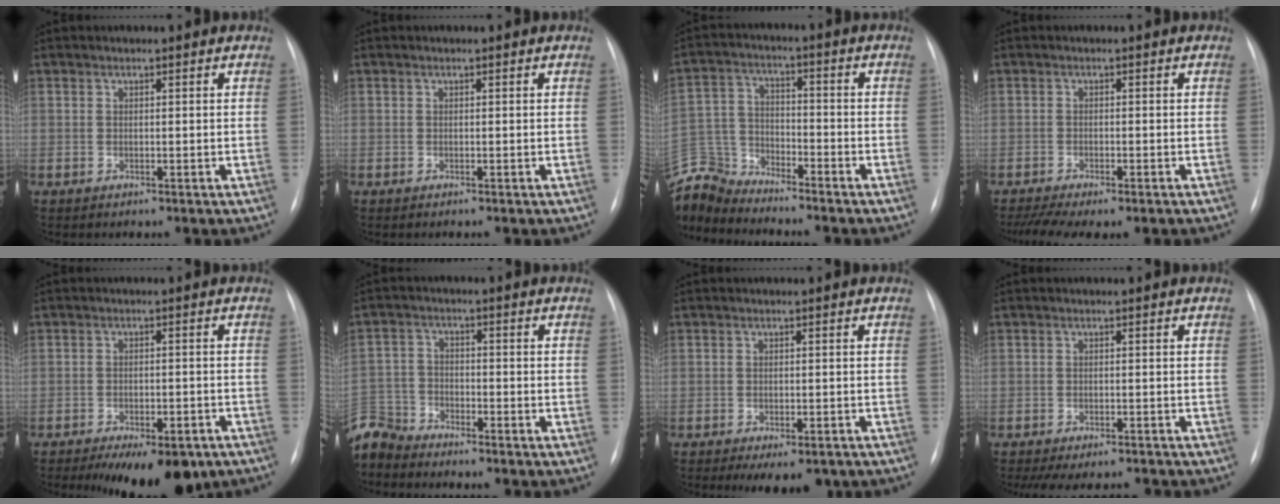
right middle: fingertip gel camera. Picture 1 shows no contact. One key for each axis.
{"total": 0.0}
{"total": 10.6, "fx": -10.5, "fy": 1.3, "fz": 0.7, "tx": -0.026, "ty": 0.018, "tz": -0.207}
{"total": 7.9, "fx": -6.2, "fy": 1.6, "fz": 4.7, "tx": -0.076, "ty": -0.003, "tz": -0.095}
{"total": 11.2, "fx": -7.8, "fy": 4.2, "fz": 6.8, "tx": -0.085, "ty": 0.000, "tz": -0.108}
{"total": 7.0, "fx": -6.8, "fy": 1.6, "fz": 0.0, "tx": -0.005, "ty": -0.002, "tz": -0.140}
{"total": 5.8, "fx": -4.1, "fy": 2.3, "fz": 3.4, "tx": -0.034, "ty": -0.003, "tz": -0.055}
{"total": 8.6, "fx": -8.0, "fy": 1.3, "fz": 2.8, "tx": -0.037, "ty": -0.003, "tz": -0.105}